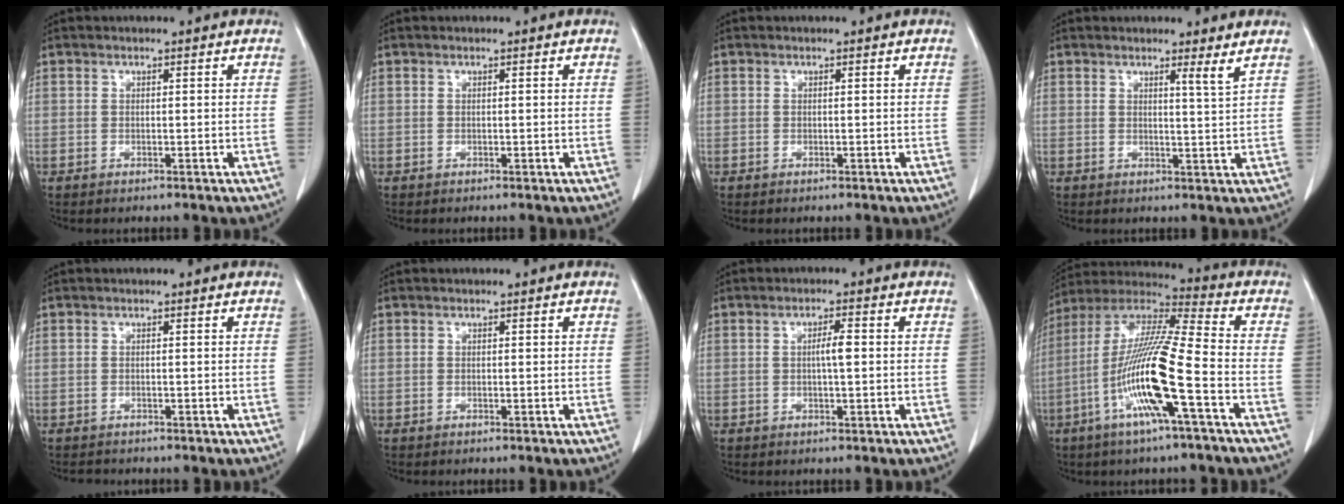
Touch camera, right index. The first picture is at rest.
{"total": 0.0}
{"total": 0.0}
{"total": 2.0, "force": [1.5, -0.7, 1.1], "torque": [-0.027, -0.020, 0.022]}
{"total": 0.9, "force": [-0.9, 0.3, 0.0], "torque": [-0.008, -0.003, -0.015]}
{"total": 0.0}
{"total": 2.5, "force": [0.1, 0.2, 2.5], "torque": [-0.045, 0.002, 0.001]}
{"total": 16.2, "force": [-5.3, 0.1, 15.3], "torque": [-0.308, -0.003, -0.108]}